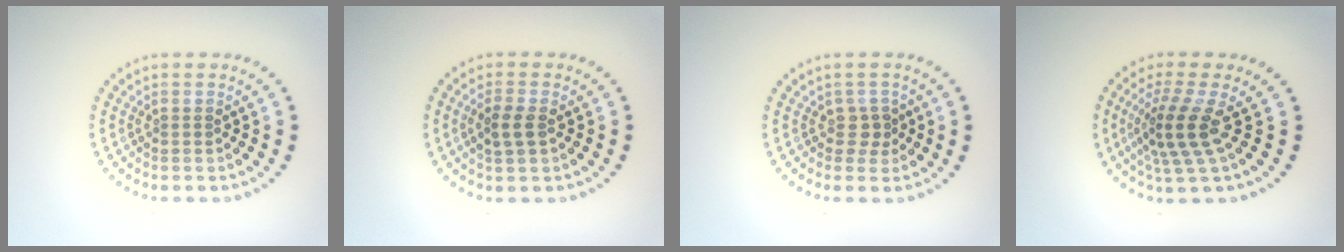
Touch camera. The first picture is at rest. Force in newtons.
{"total": 2.2, "press": 2.1, "slide": 0.4}
{"total": 1.4, "press": 1.1, "slide": 0.9}
{"total": 3.9, "press": 2.9, "slide": 2.7}